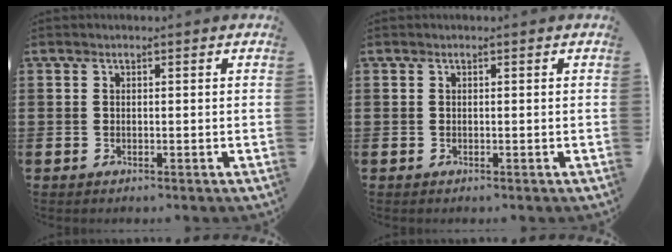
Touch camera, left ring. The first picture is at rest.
{"total": 0.0}